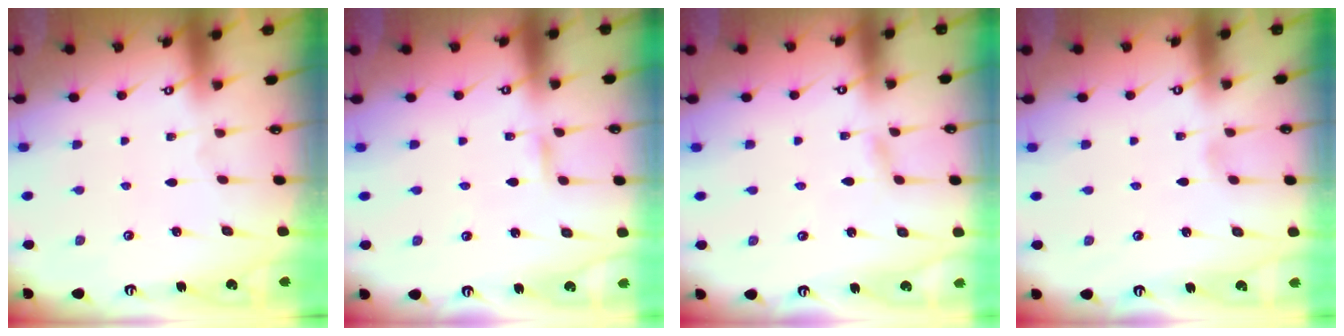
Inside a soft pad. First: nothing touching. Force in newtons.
{"total": 2.4, "press": 2.4, "slide": 0.2}
{"total": 1.1, "press": 1.1, "slide": 0.1}
{"total": 1.9, "press": 1.9, "slide": 0.2}